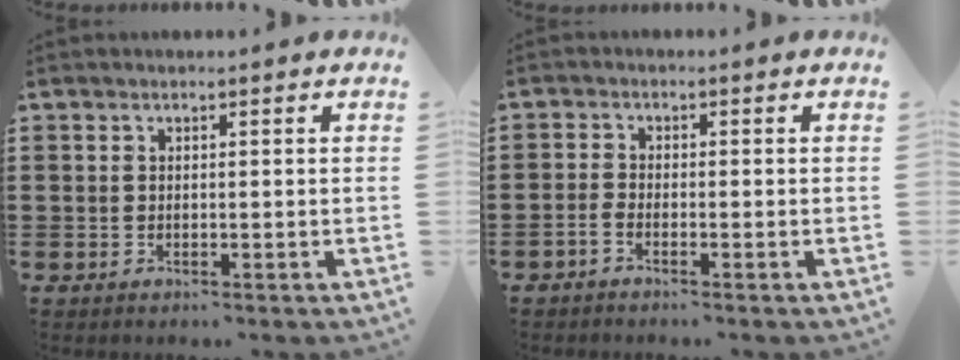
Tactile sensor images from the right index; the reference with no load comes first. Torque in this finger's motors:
{"motor_torque": [0.25, 0.82, -0.09, -0.02]}